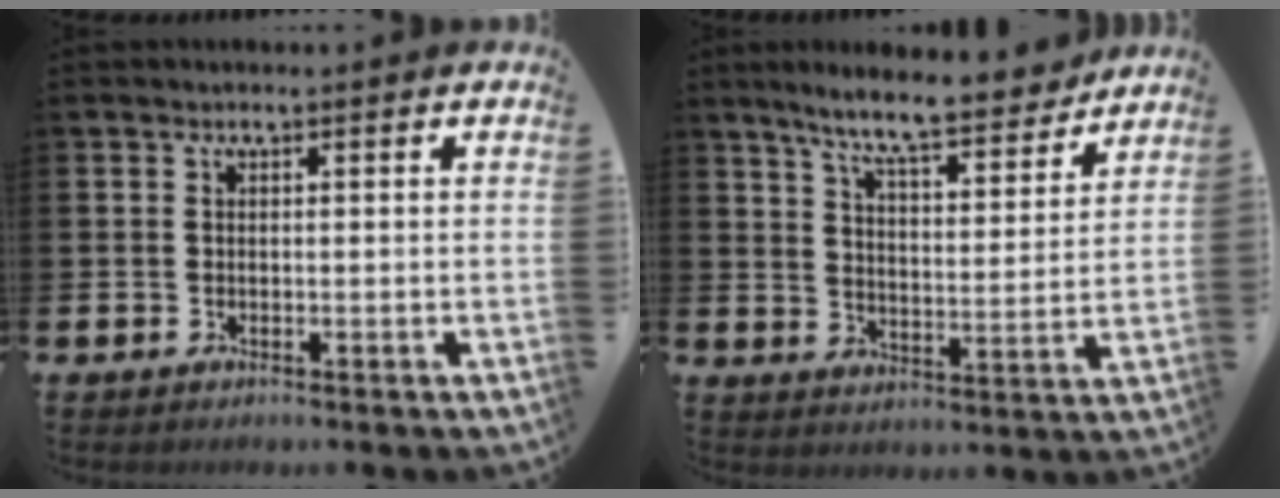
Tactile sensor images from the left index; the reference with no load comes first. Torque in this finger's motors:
{"motor_torque": [1.16, -0.42, 0.81, 0.21]}